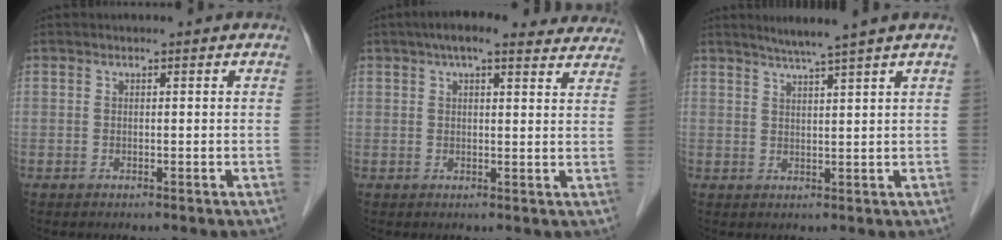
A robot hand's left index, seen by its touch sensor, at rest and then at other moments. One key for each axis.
{"total": 14.7, "fx": 12.7, "fy": 3.7, "fz": 6.5, "tx": -0.075, "ty": 0.042, "tz": 0.148}
{"total": 4.8, "fx": 3.7, "fy": -1.5, "fz": 2.6, "tx": -0.042, "ty": -0.001, "tz": 0.066}